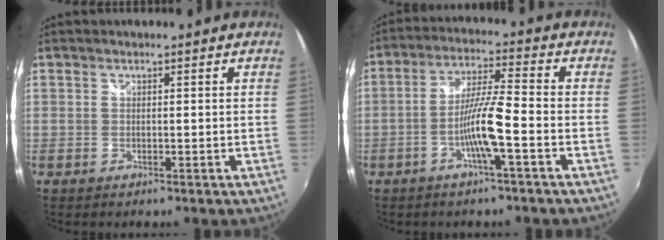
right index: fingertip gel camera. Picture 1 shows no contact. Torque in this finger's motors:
{"motor_torque": [0.82, 0.90, 0.38, 0.12]}